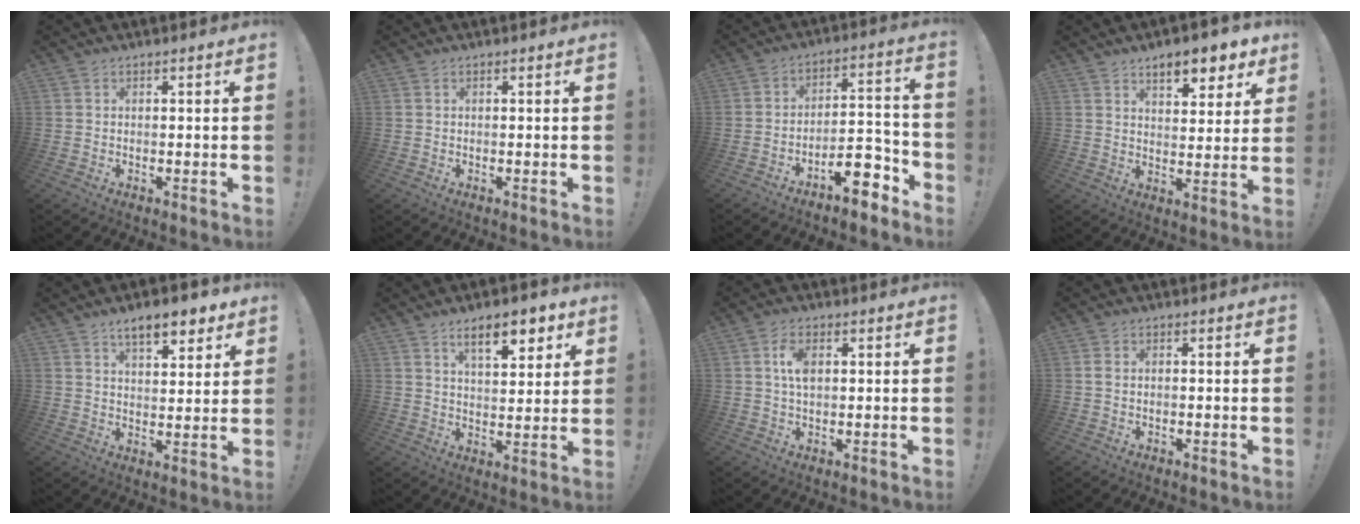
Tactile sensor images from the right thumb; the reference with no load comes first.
{"total": 0.0}
{"total": 11.1, "force": [-7.9, 4.0, 6.6], "torque": [-0.076, 0.051, -0.138]}
{"total": 8.8, "force": [6.1, 3.4, 5.3], "torque": [-0.063, -0.038, 0.106]}
{"total": 9.2, "force": [6.2, 3.6, 5.8], "torque": [-0.077, -0.029, 0.107]}
{"total": 10.6, "force": [6.3, 3.9, 7.6], "torque": [-0.100, -0.025, 0.104]}
{"total": 5.6, "force": [1.2, 3.1, 4.5], "torque": [-0.081, -0.001, 0.017]}
{"total": 1.1, "force": [-0.1, 0.8, 0.7], "torque": [-0.013, 0.005, -0.002]}